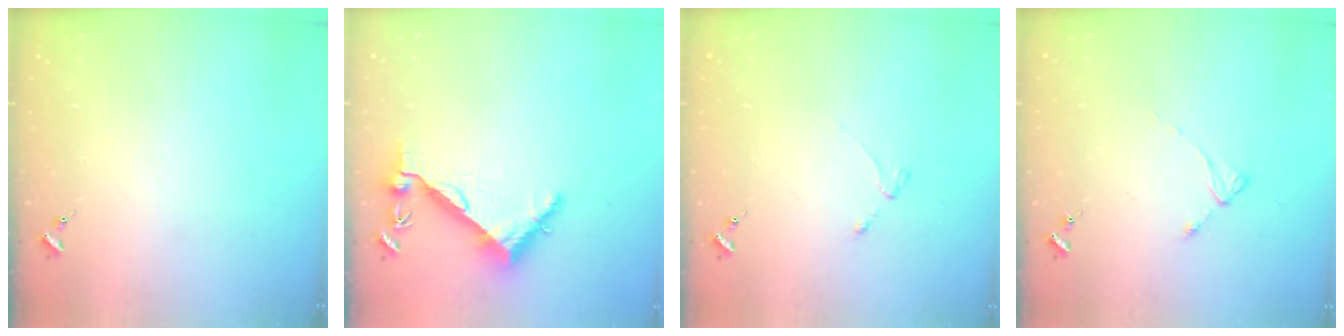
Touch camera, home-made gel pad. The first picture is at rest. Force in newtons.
{"total": 6.3, "press": 6.2, "slide": 0.7}
{"total": 3.0, "press": 2.9, "slide": 0.5}
{"total": 2.5, "press": 2.5, "slide": 0.3}